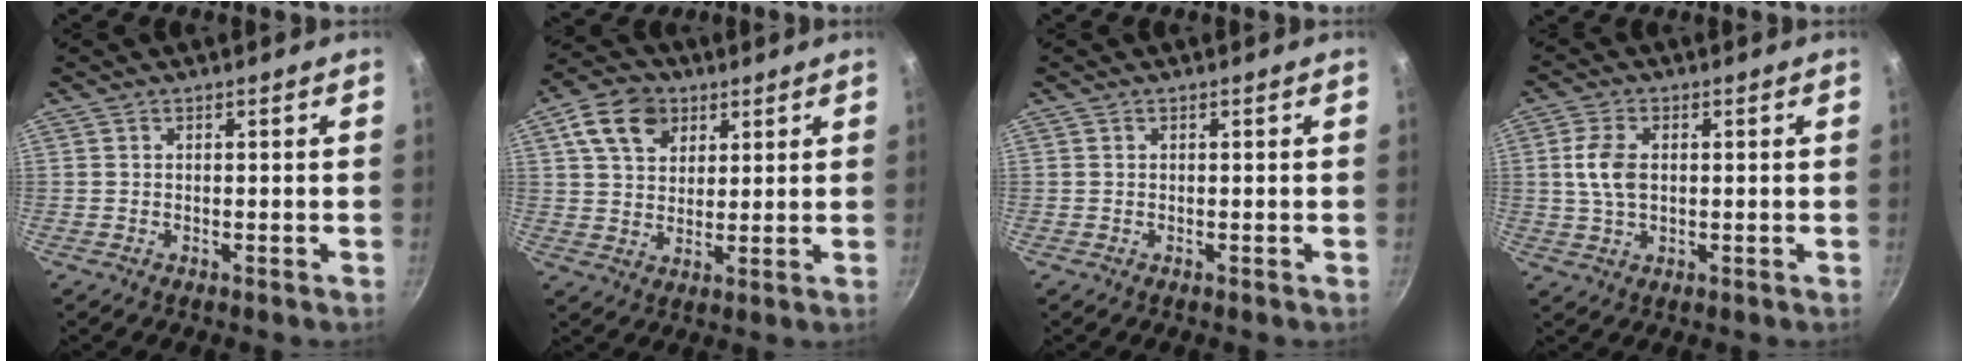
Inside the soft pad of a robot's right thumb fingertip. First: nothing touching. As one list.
[{"total": 10.3, "force": [4.7, 7.3, 5.5], "torque": [-0.075, -0.002, 0.076]}, {"total": 0.0}, {"total": 6.1, "force": [0.7, 3.7, 4.8], "torque": [-0.092, 0.004, 0.012]}]